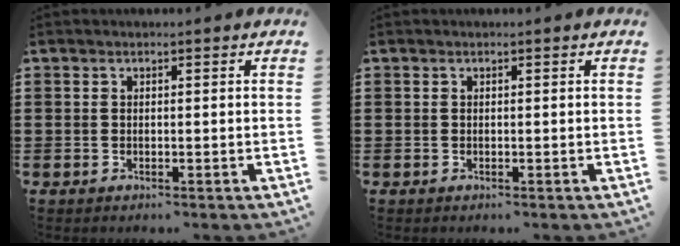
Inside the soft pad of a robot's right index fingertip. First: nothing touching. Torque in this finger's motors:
{"motor_torque": [-0.18, 0.72, -0.02, 0.01]}